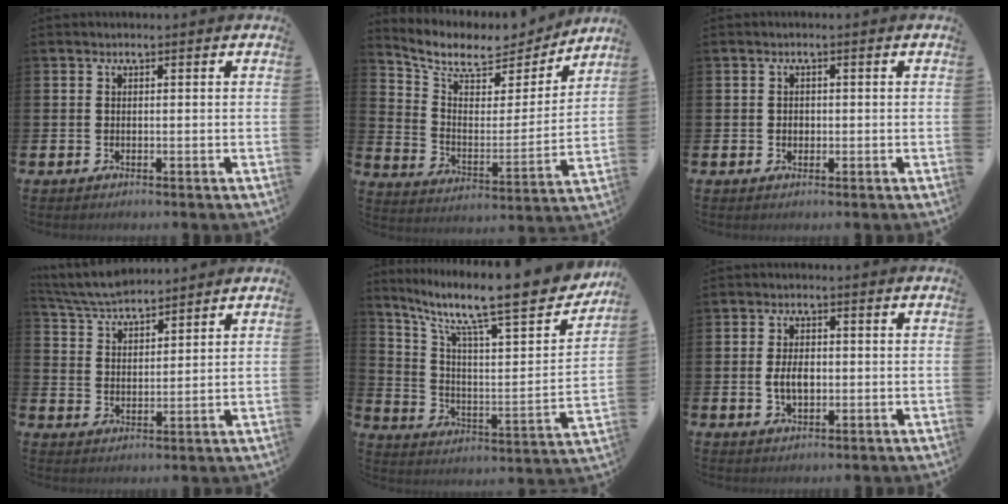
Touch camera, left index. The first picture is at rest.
{"total": 8.1, "force": [7.2, 3.0, 2.3], "torque": [-0.084, -0.055, 0.122]}
{"total": 1.1, "force": [0.0, 0.9, 0.6], "torque": [-0.003, 0.005, -0.004]}
{"total": 5.5, "force": [5.4, 0.7, 0.9], "torque": [-0.043, -0.024, 0.098]}
{"total": 12.0, "force": [9.7, 2.4, 6.6], "torque": [-0.139, -0.076, 0.150]}
{"total": 3.7, "force": [-0.1, 2.2, 2.9], "torque": [-0.048, 0.003, -0.004]}